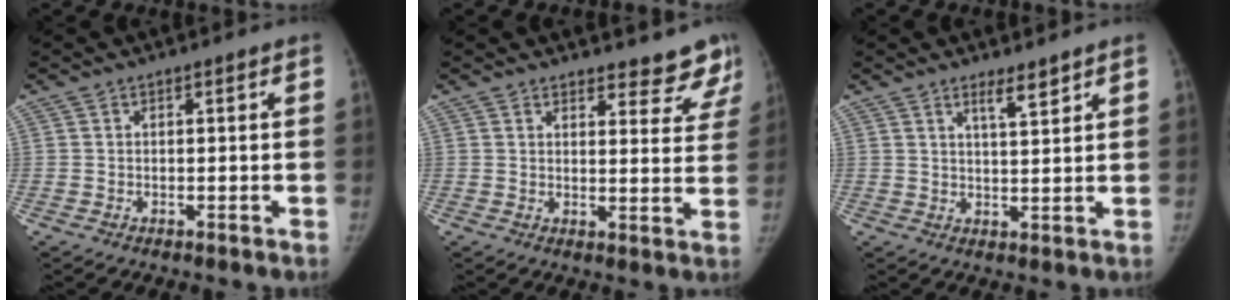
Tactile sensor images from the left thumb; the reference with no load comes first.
{"total": 8.8, "force": [8.2, 2.9, 1.5], "torque": [0.026, -0.052, 0.075]}
{"total": 3.5, "force": [2.6, 0.6, 2.2], "torque": [-0.032, -0.023, 0.046]}